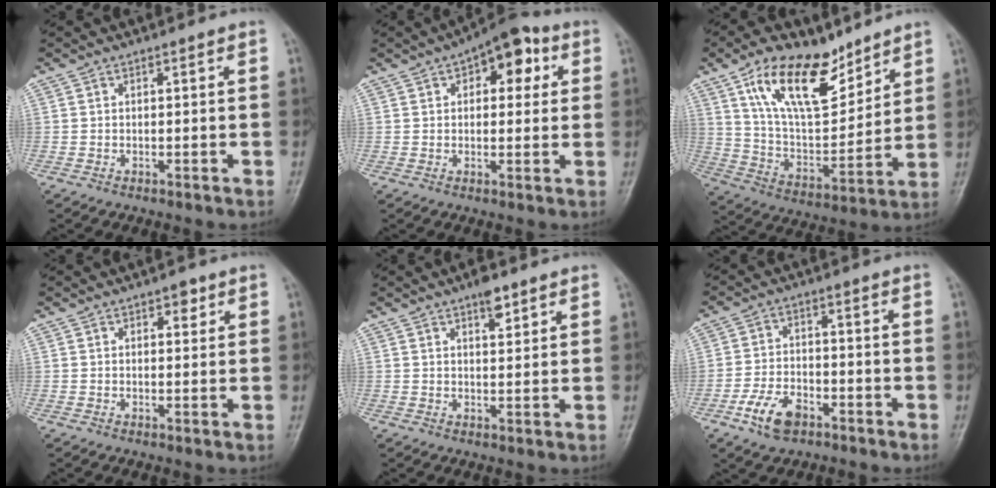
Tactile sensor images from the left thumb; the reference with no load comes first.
{"total": 10.4, "force": [4.0, 5.6, 7.8], "torque": [-0.064, 0.010, 0.044]}
{"total": 18.0, "force": [11.1, 8.5, 11.4], "torque": [-0.154, -0.059, 0.207]}
{"total": 2.6, "force": [1.5, 1.5, 1.6], "torque": [-0.007, -0.005, 0.019]}
{"total": 4.0, "force": [2.7, 1.5, 2.6], "torque": [-0.028, -0.013, 0.040]}
{"total": 7.2, "force": [-3.9, 4.2, 4.4], "torque": [-0.077, 0.017, -0.072]}